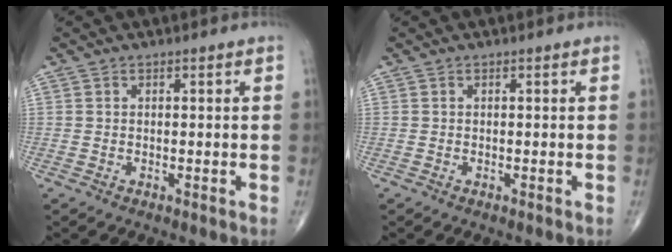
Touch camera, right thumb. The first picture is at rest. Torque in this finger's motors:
{"motor_torque": [2.02, 2.16, -0.06, -0.12, -0.02]}